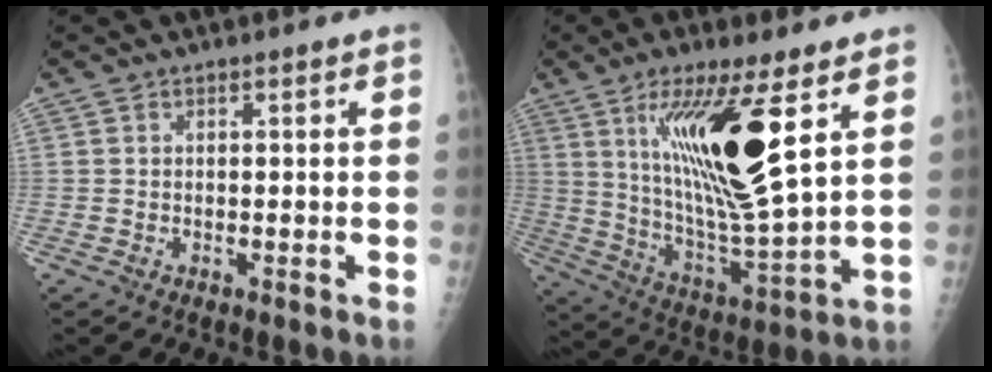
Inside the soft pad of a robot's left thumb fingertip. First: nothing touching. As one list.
[{"total": 19.6, "force": [7.6, 3.9, 17.6], "torque": [-0.315, -0.052, 0.142]}]